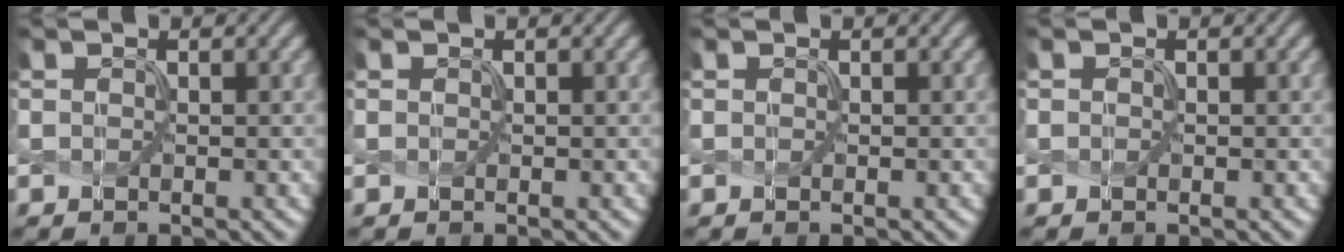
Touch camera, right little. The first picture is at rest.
{"total": 0.0}
{"total": 0.6, "force": [-0.1, -0.2, -0.5], "torque": [0.006, 0.002, 0.006]}
{"total": 0.0}